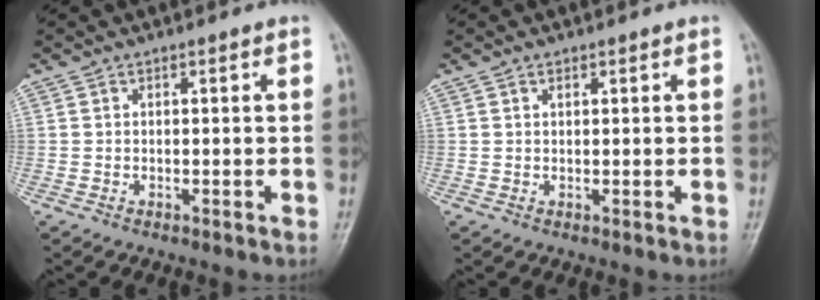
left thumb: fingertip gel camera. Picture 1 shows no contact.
{"total": 1.1, "force": [0.6, 0.6, 0.7], "torque": [-0.007, -0.002, 0.009]}